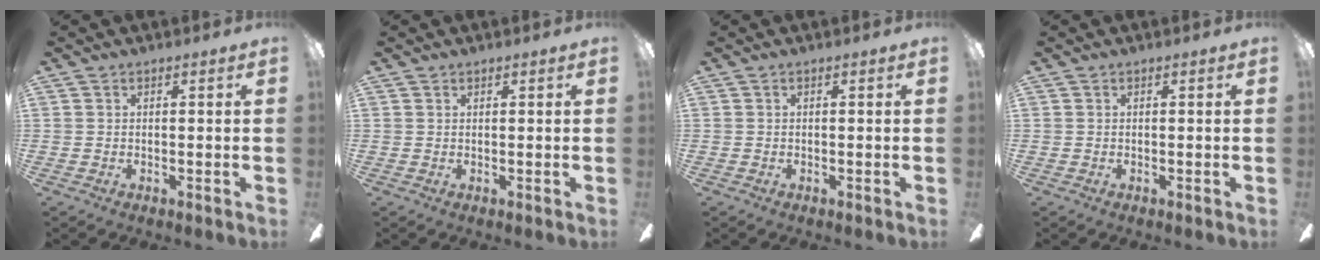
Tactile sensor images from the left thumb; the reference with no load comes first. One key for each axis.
{"total": 0.7, "fx": 0.6, "fy": 0.3, "fz": 0.0, "tx": 0.000, "ty": 0.000, "tz": 0.012}
{"total": 0.0}
{"total": 0.0}